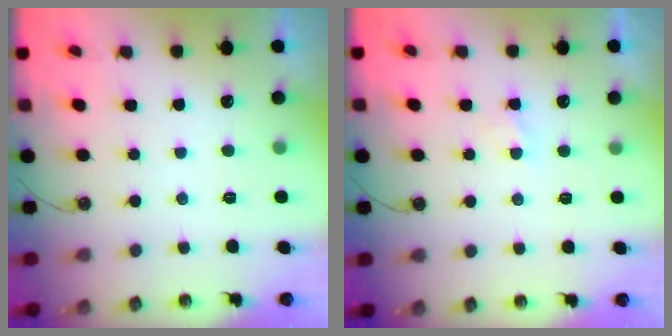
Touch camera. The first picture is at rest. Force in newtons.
{"total": 2.3, "press": 2.3, "slide": 0.4}